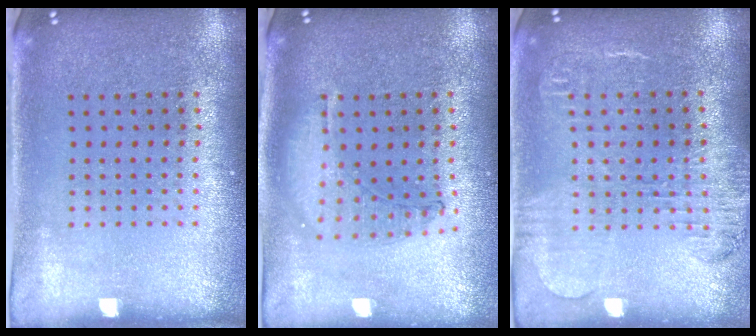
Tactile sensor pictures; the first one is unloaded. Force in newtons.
{"total": 1.0, "press": 0.9, "slide": 0.3}
{"total": 1.8, "press": 1.7, "slide": 0.7}